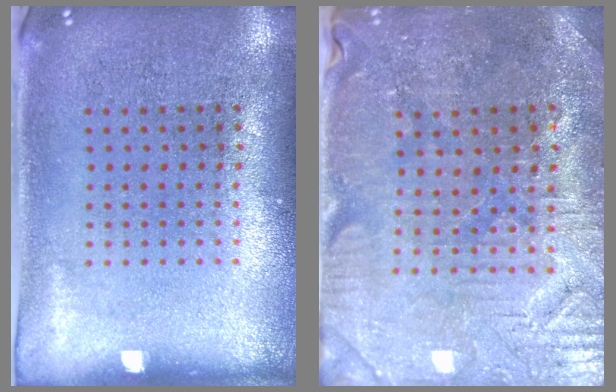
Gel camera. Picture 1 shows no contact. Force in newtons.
{"total": 1.7, "press": 1.6, "slide": 0.5}